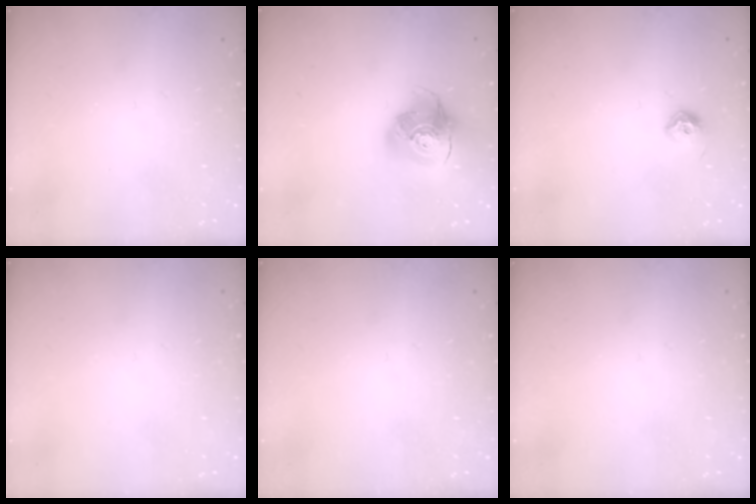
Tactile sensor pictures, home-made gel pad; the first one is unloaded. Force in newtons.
{"total": 14.5, "press": 14.4, "slide": 1.9}
{"total": 7.9, "press": 7.8, "slide": 0.9}
{"total": 0.0}
{"total": 0.0}
{"total": 0.0}